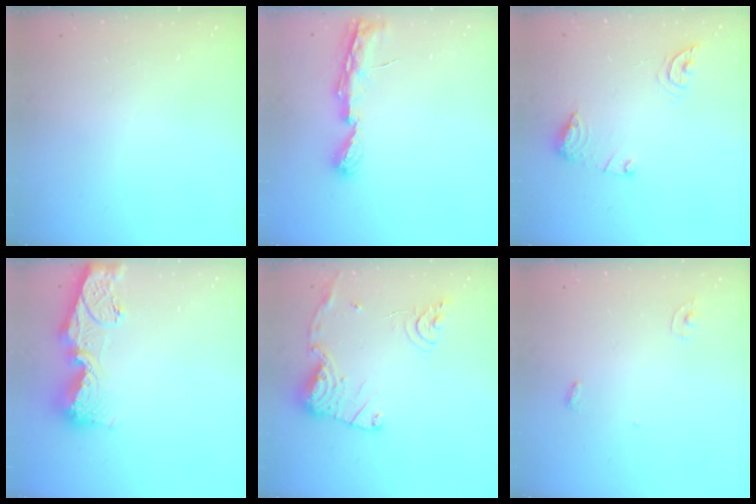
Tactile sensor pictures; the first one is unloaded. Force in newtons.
{"total": 6.7, "press": 6.7, "slide": 0.5}
{"total": 10.2, "press": 10.1, "slide": 1.2}
{"total": 14.6, "press": 14.5, "slide": 1.4}
{"total": 15.4, "press": 15.3, "slide": 1.5}
{"total": 3.6, "press": 3.5, "slide": 0.3}